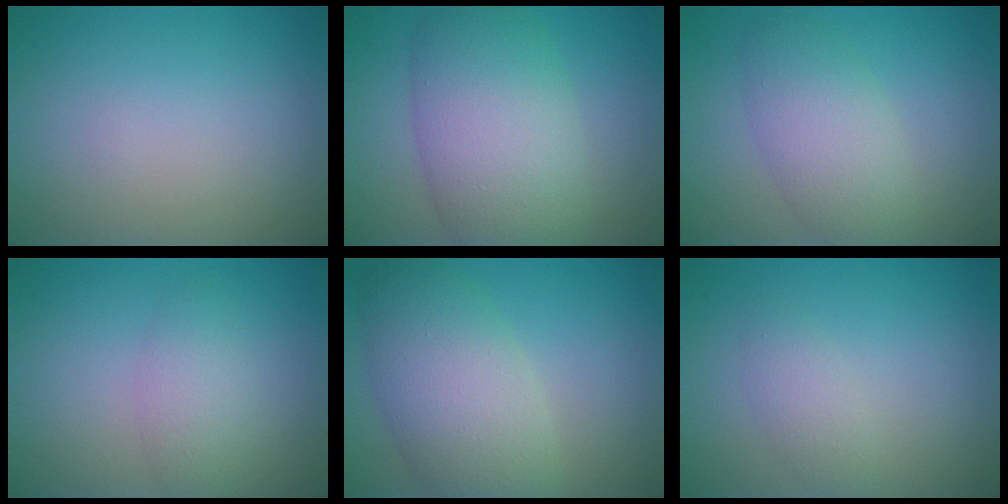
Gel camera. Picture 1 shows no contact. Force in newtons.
{"total": 8.9, "press": 8.9, "slide": 0.5}
{"total": 4.6, "press": 4.6, "slide": 0.2}
{"total": 2.7, "press": 2.7, "slide": 0.1}
{"total": 7.5, "press": 7.4, "slide": 0.4}
{"total": 1.7, "press": 1.7, "slide": 0.1}